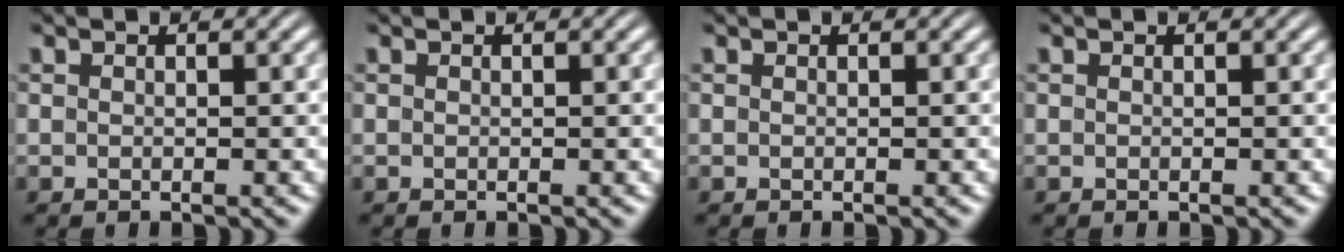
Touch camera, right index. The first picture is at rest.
{"total": 0.0}
{"total": 0.0}
{"total": 0.0}